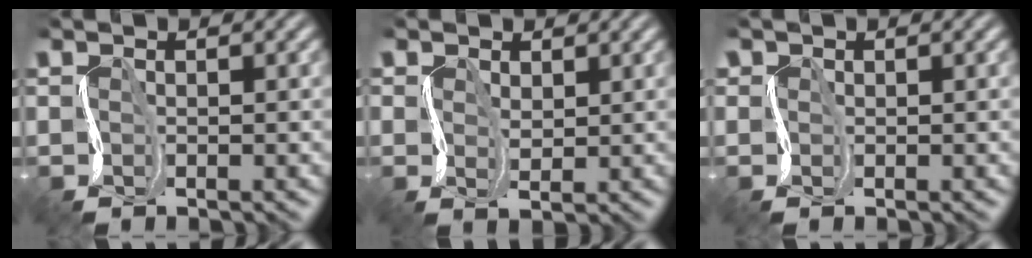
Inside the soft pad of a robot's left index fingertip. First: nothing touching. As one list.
[{"total": 1.6, "force": [0.8, 1.3, 0.6], "torque": [-0.021, 0.006, 0.010]}, {"total": 1.4, "force": [0.3, 1.3, 0.3], "torque": [0.005, 0.009, -0.004]}]